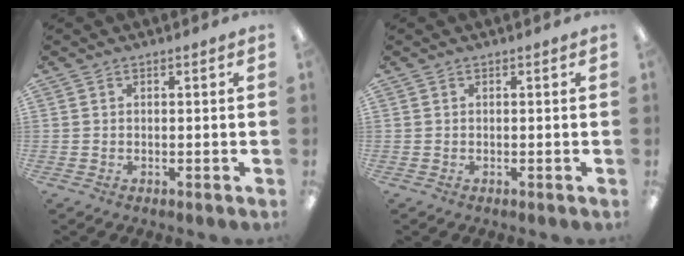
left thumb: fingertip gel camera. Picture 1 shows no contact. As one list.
[{"total": 0.0}]